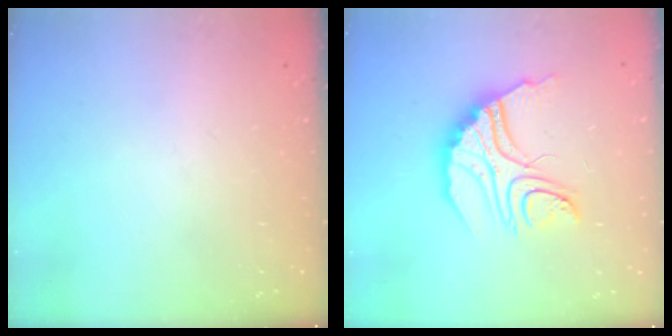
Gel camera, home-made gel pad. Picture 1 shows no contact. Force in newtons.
{"total": 17.0, "press": 16.9, "slide": 1.4}